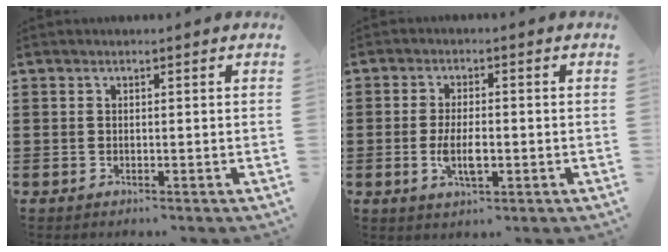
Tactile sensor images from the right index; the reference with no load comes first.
{"total": 5.2, "force": [-1.1, 1.9, 4.7], "torque": [-0.086, -0.004, -0.024]}